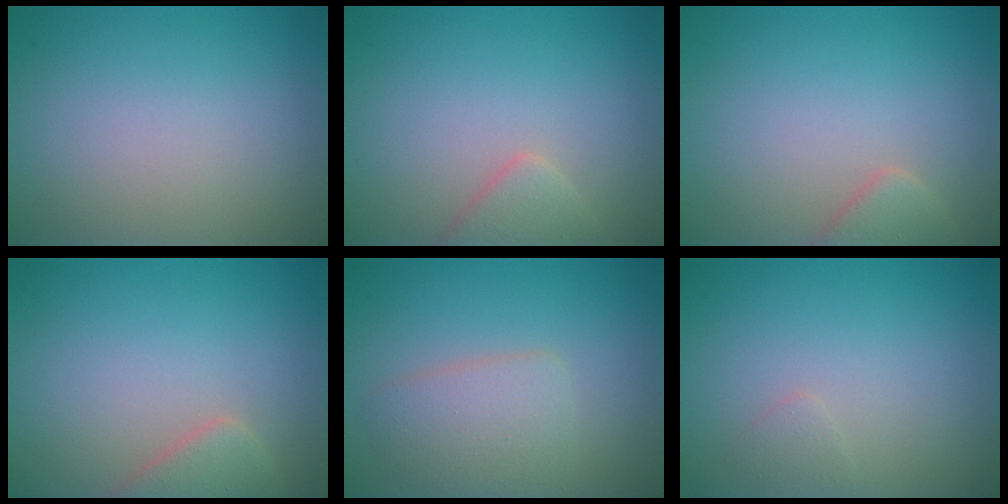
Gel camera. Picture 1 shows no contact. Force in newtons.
{"total": 2.0, "press": 2.0, "slide": 0.1}
{"total": 2.1, "press": 2.1, "slide": 0.2}
{"total": 2.8, "press": 2.8, "slide": 0.2}
{"total": 3.2, "press": 3.2, "slide": 0.1}
{"total": 0.7, "press": 0.7, "slide": 0.0}